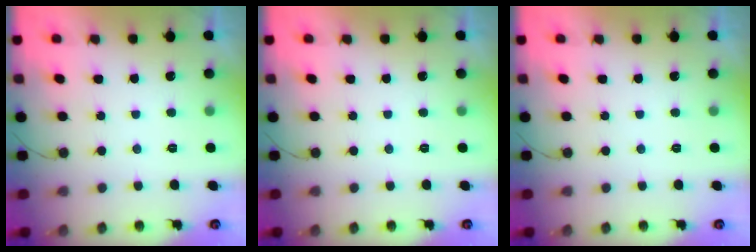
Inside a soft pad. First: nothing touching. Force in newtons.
{"total": 0.0}
{"total": 0.0}